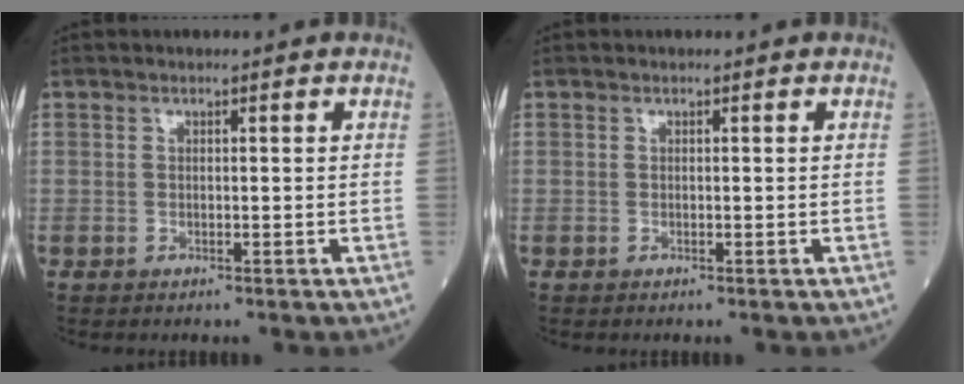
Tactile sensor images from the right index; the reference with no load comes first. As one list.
[{"total": 0.0}]